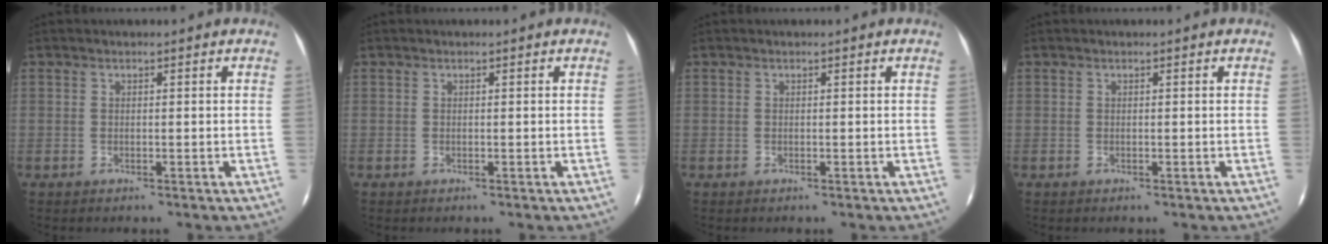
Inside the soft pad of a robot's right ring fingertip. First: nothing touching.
{"total": 0.0}
{"total": 0.0}
{"total": 0.0}